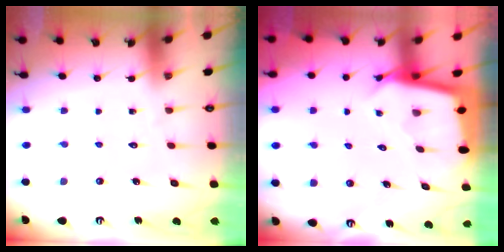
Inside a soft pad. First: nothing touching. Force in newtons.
{"total": 2.7, "press": 2.7, "slide": 0.0}